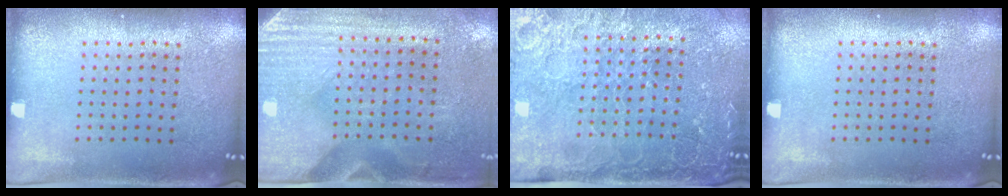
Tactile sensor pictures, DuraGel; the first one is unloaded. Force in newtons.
{"total": 3.0, "press": 2.6, "slide": 1.5}
{"total": 4.2, "press": 3.8, "slide": 1.8}
{"total": 0.0}